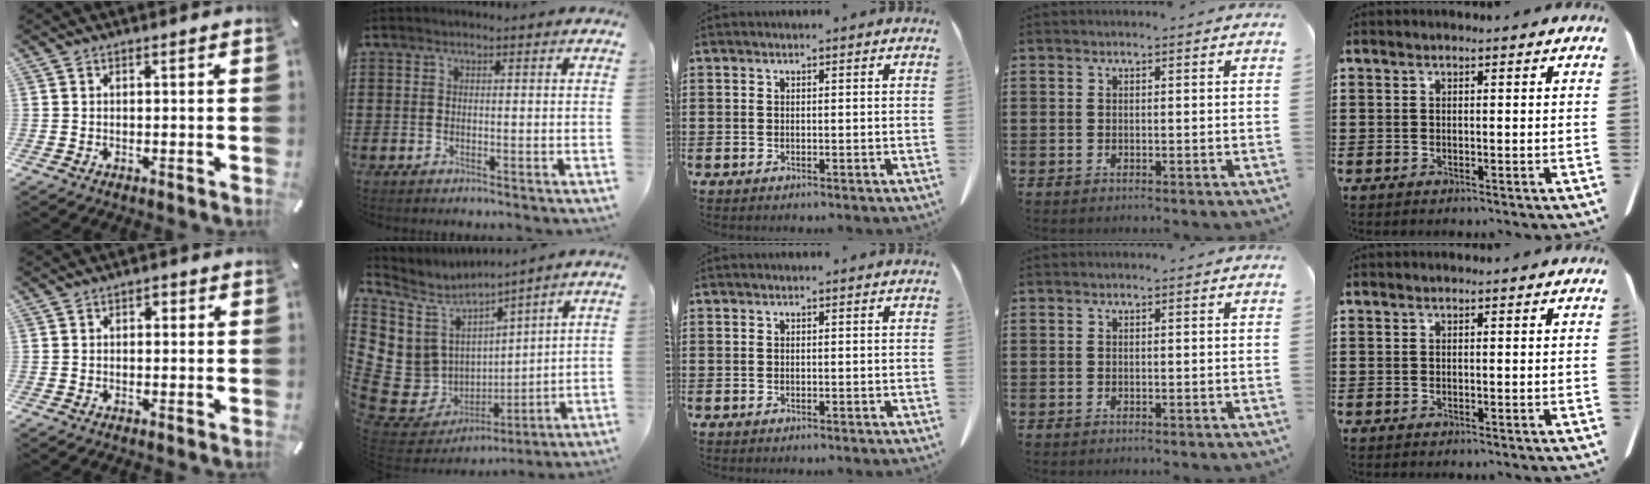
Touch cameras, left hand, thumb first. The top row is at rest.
{"thumb": {"total": 1.2, "force": [-0.1, 1.0, 0.7], "torque": [-0.014, 0.007, -0.004]}, "index": {"total": 8.3, "force": [1.3, 8.2, 0.9], "torque": [-0.080, -0.038, 0.031]}}